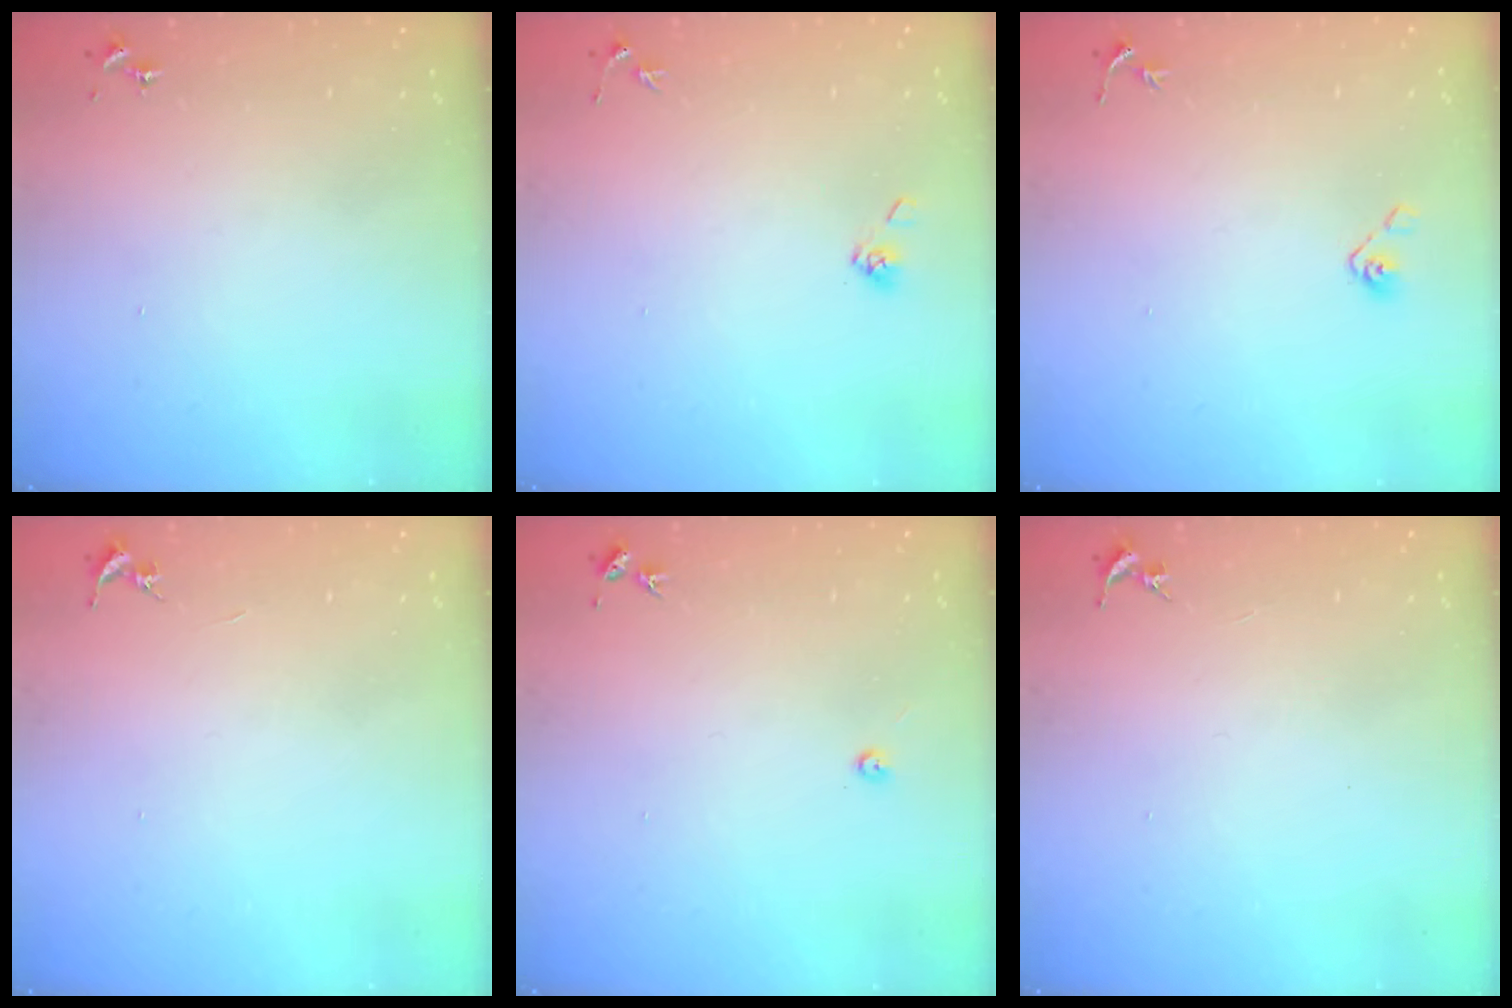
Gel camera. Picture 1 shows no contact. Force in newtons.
{"total": 3.8, "press": 3.4, "slide": 1.7}
{"total": 5.0, "press": 4.4, "slide": 2.3}
{"total": 0.0}
{"total": 3.0, "press": 3.0, "slide": 0.4}
{"total": 0.0}